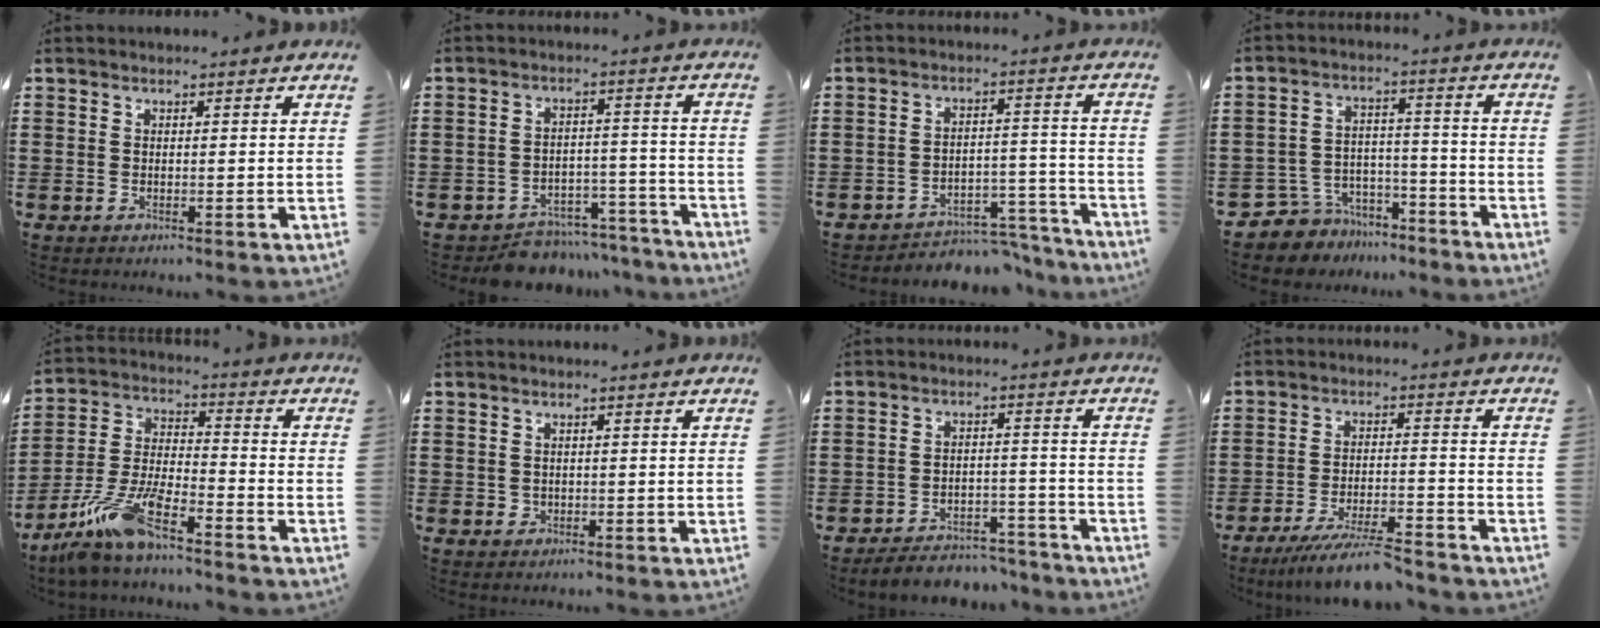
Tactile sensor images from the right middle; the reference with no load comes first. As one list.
[{"total": 5.9, "force": [-5.7, 1.4, 0.4], "torque": [-0.003, 0.020, -0.113]}, {"total": 5.4, "force": [-5.2, 1.1, 0.9], "torque": [-0.011, 0.015, -0.103]}, {"total": 6.2, "force": [-5.9, 1.9, -0.3], "torque": [-0.012, 0.009, -0.123]}, {"total": 10.1, "force": [-7.9, 1.6, 6.1], "torque": [-0.145, -0.001, -0.161]}, {"total": 0.8, "force": [0.0, 0.7, 0.2], "torque": [-0.007, 0.006, -0.001]}, {"total": 4.9, "force": [-4.8, 0.8, 0.4], "torque": [-0.005, 0.012, -0.098]}, {"total": 7.7, "force": [-6.8, 0.2, 3.5], "torque": [-0.067, -0.006, -0.126]}]